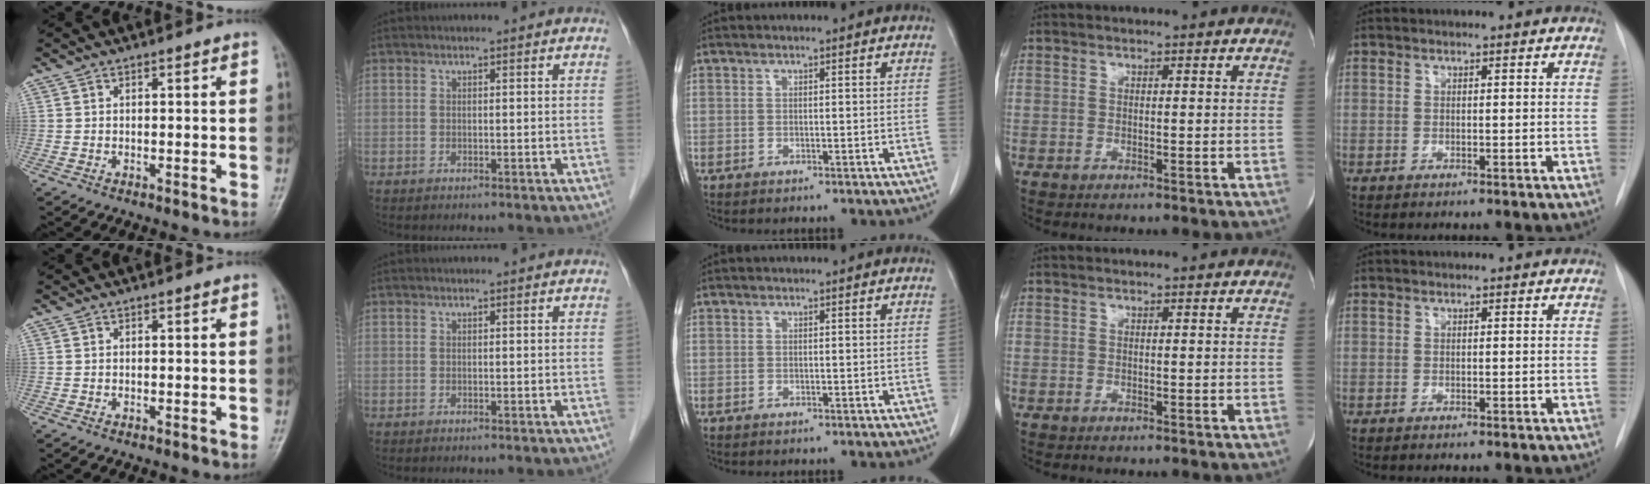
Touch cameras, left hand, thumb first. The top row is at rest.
{}